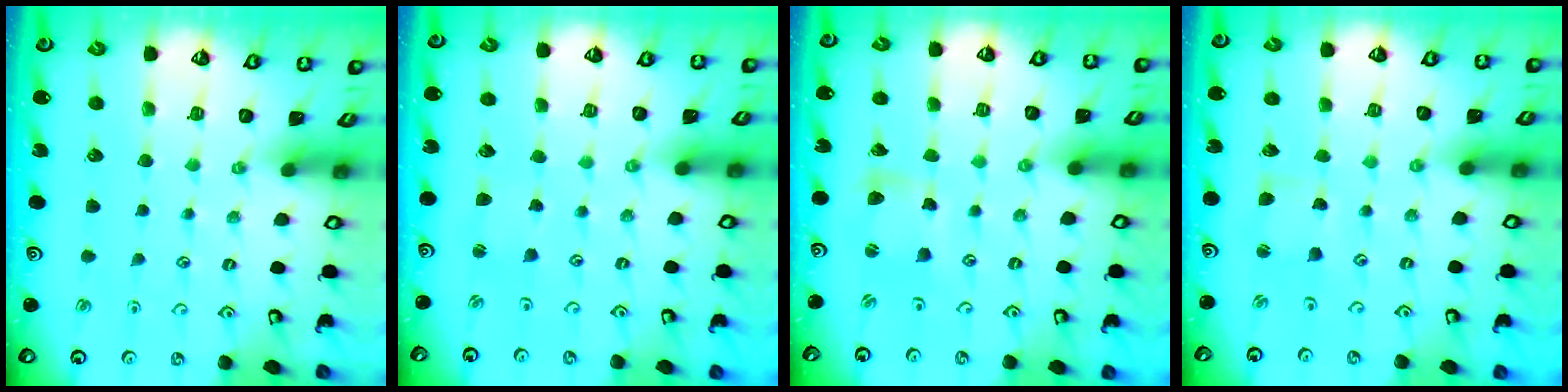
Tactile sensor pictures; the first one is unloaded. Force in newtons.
{"total": 2.1, "press": 2.1, "slide": 0.3}
{"total": 4.1, "press": 4.0, "slide": 0.5}
{"total": 2.0, "press": 2.0, "slide": 0.3}